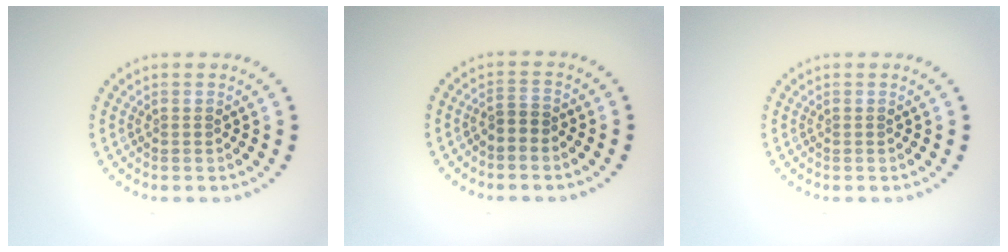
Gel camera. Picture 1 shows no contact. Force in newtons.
{"total": 1.3, "press": 1.0, "slide": 0.8}
{"total": 0.0}